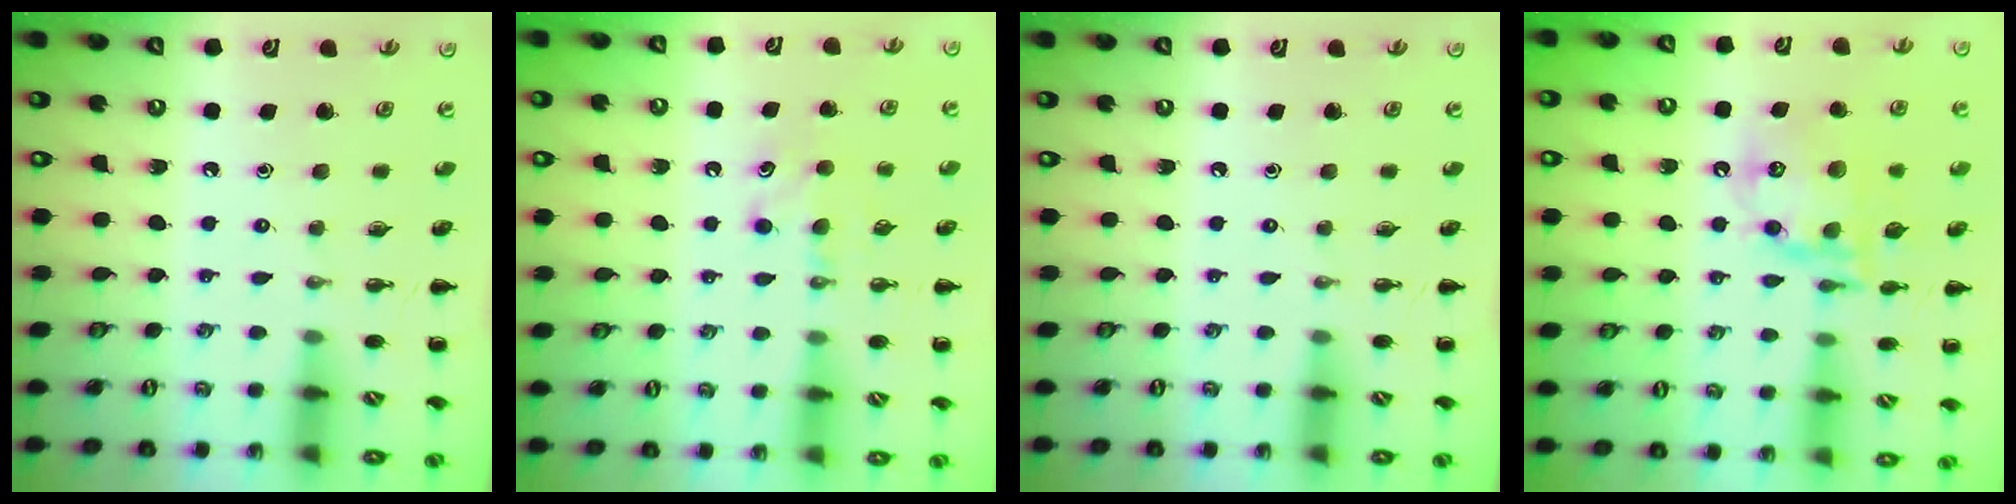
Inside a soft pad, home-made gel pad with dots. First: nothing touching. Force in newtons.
{"total": 7.1, "press": 6.9, "slide": 1.6}
{"total": 0.0}
{"total": 15.0, "press": 14.8, "slide": 2.7}